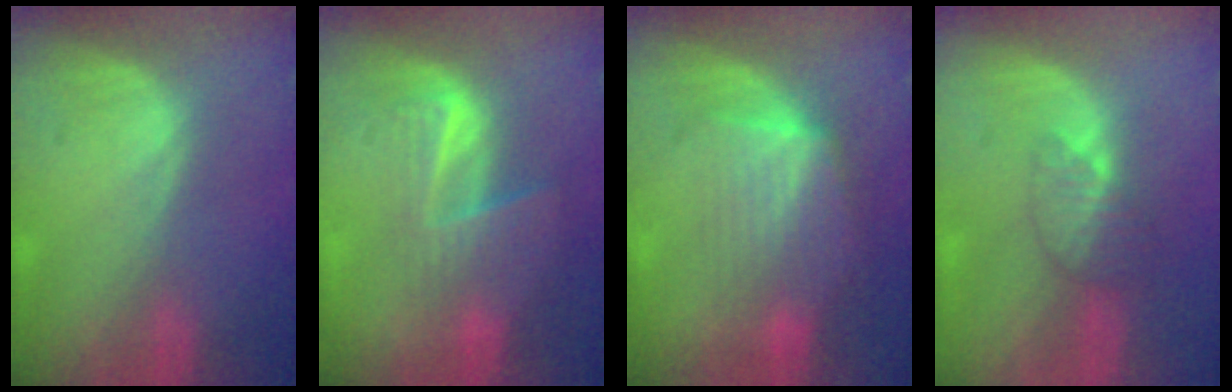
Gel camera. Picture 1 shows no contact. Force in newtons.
{"total": 6.8, "press": 5.6, "slide": 4.0}
{"total": 7.4, "press": 6.9, "slide": 2.5}
{"total": 3.6, "press": 3.2, "slide": 1.6}